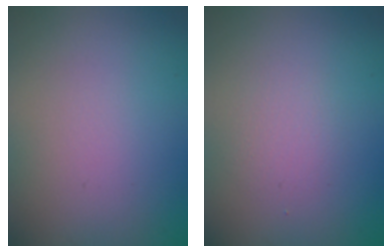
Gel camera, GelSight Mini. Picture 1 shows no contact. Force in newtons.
{"total": 1.4, "press": 1.4, "slide": 0.1}